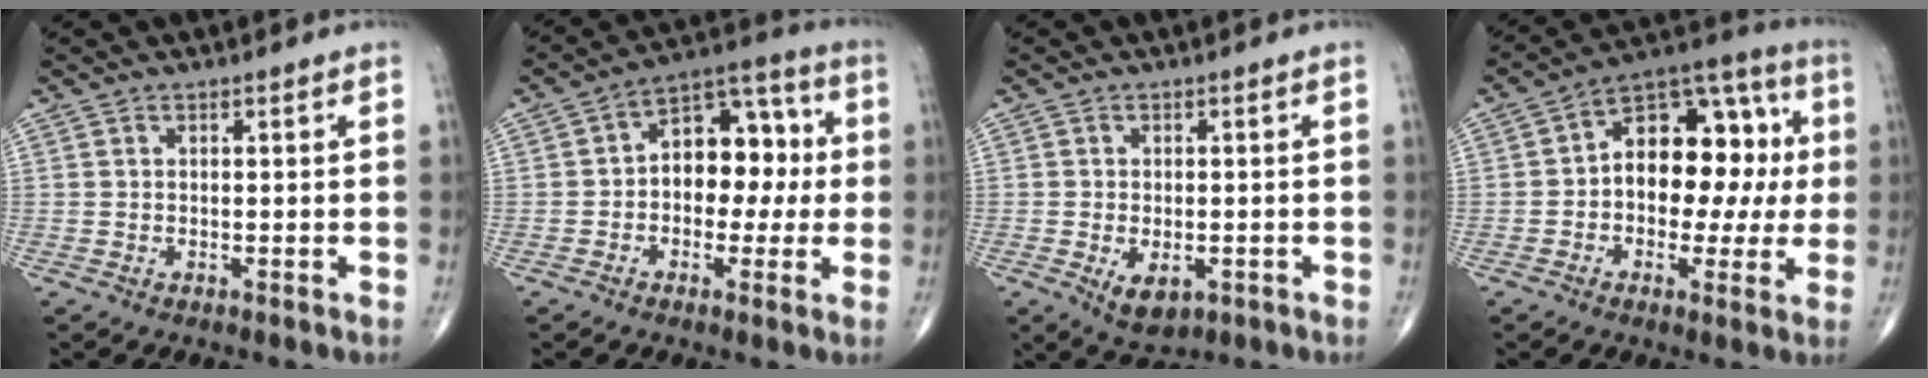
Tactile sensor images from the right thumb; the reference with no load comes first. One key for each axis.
{"total": 12.8, "fx": 0.3, "fy": 8.6, "fz": 9.6, "tx": -0.095, "ty": 0.039, "tz": -0.009}
{"total": 5.3, "fx": -1.7, "fy": 3.1, "fz": 4.0, "tx": -0.057, "ty": -0.001, "tz": -0.014}
{"total": 17.2, "fx": 0.7, "fy": 11.0, "fz": 13.2, "tx": -0.138, "ty": 0.048, "tz": 0.001}